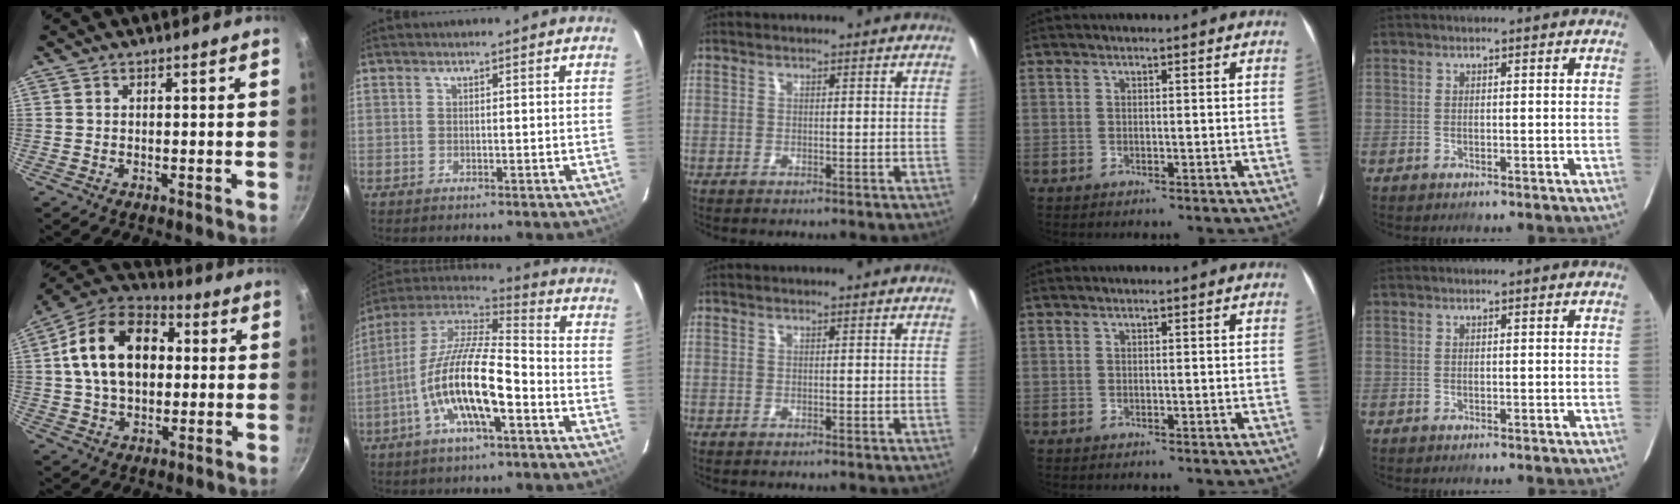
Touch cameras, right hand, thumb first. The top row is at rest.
{"thumb": {"total": 18.5, "force": [2.7, 12.5, 13.3], "torque": [-0.200, 0.027, 0.031]}, "index": {"total": 17.2, "force": [-6.4, 4.9, 15.2], "torque": [-0.290, -0.014, -0.125]}}